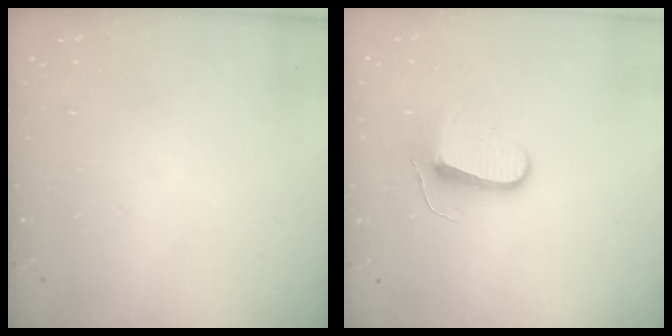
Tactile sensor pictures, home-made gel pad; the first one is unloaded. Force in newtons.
{"total": 9.3, "press": 9.3, "slide": 0.6}